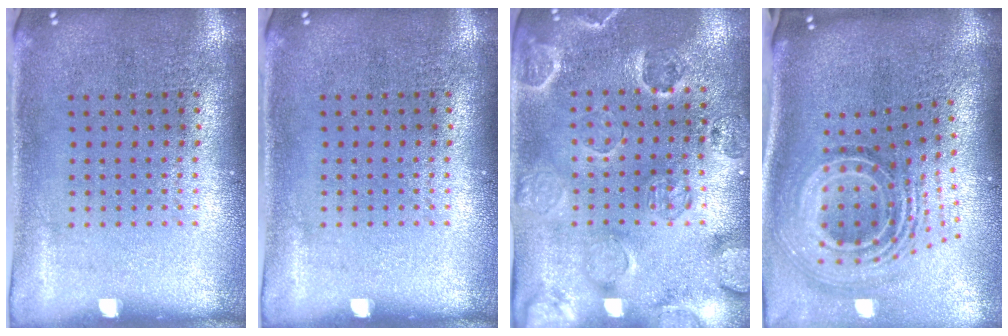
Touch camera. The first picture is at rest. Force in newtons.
{"total": 0.0}
{"total": 2.5, "press": 2.2, "slide": 1.1}
{"total": 2.5, "press": 1.6, "slide": 1.9}